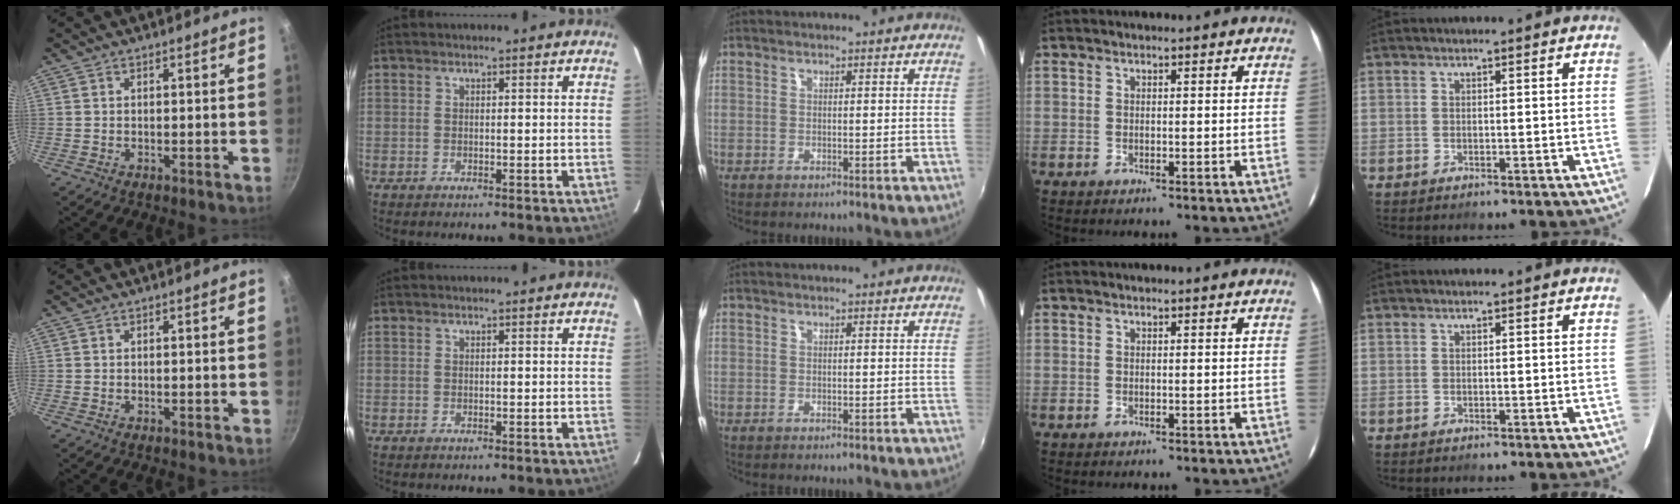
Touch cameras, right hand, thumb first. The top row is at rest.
{}